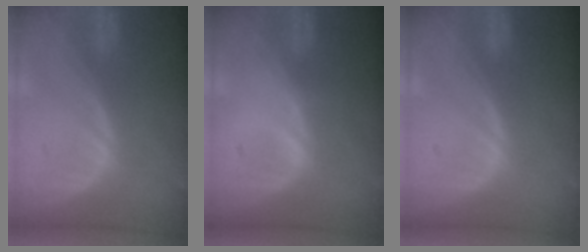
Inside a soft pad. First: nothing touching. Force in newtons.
{"total": 0.0}
{"total": 0.0}